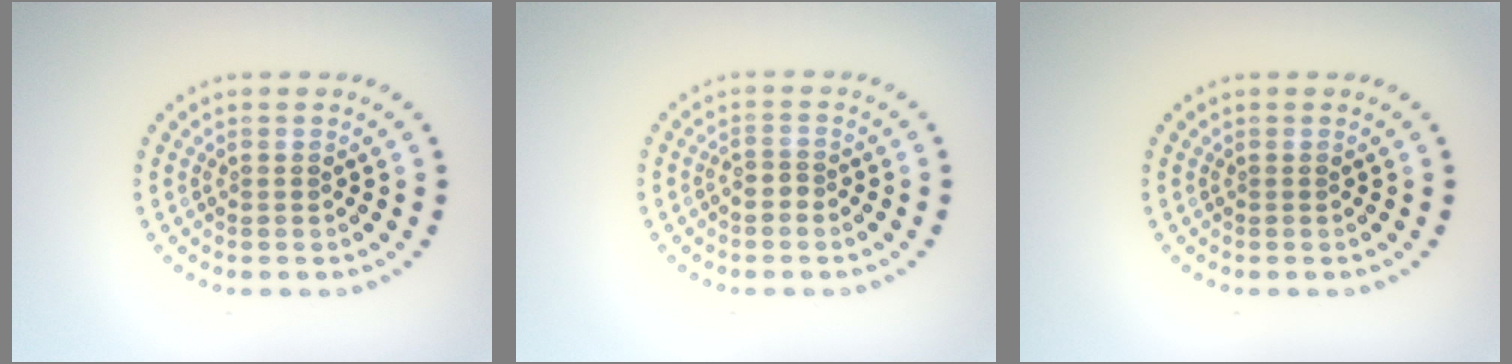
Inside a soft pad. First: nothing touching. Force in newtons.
{"total": 1.5, "press": 1.1, "slide": 0.9}
{"total": 0.0}